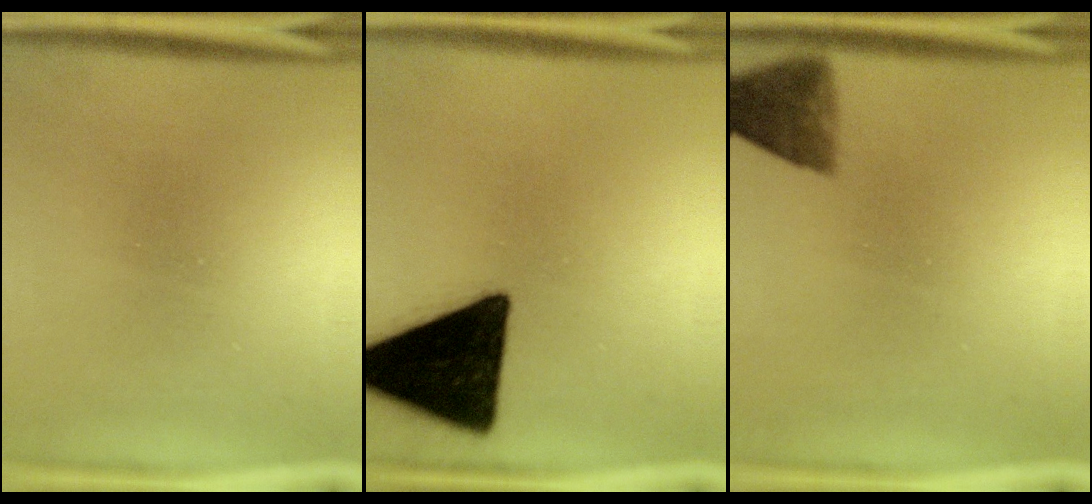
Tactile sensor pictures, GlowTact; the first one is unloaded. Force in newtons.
{"total": 19.8}
{"total": 3.5}